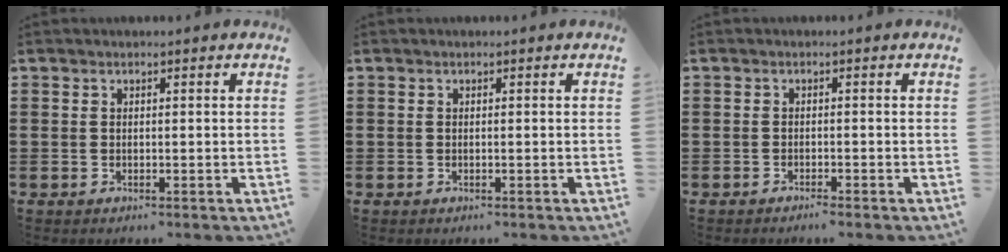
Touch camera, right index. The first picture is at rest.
{"total": 0.0}
{"total": 1.0, "force": [-0.9, 0.0, 0.3], "torque": [-0.009, -0.002, -0.019]}